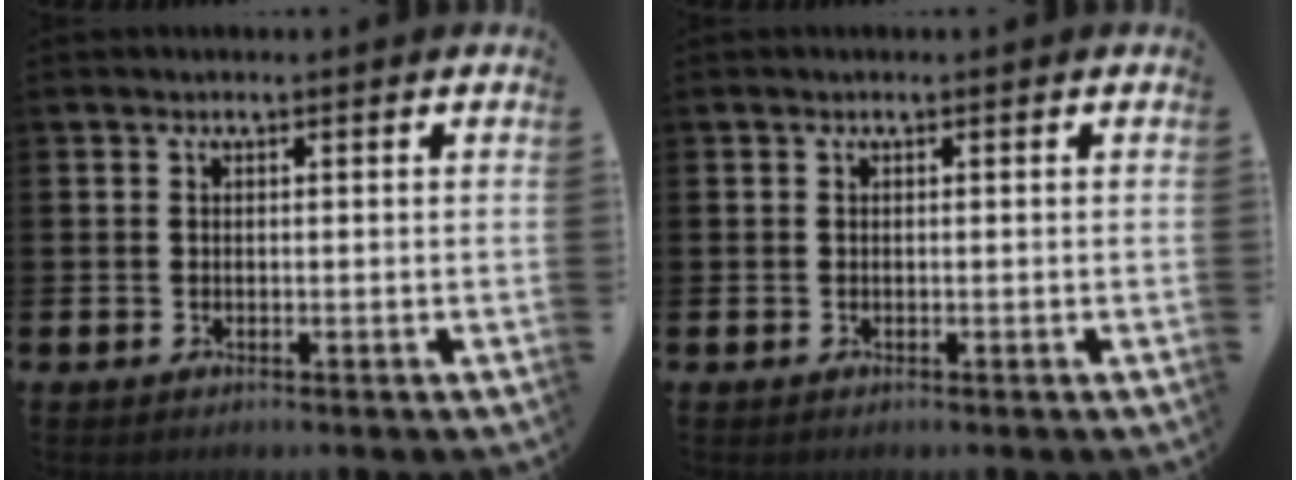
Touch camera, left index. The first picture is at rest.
{"total": 0.0}